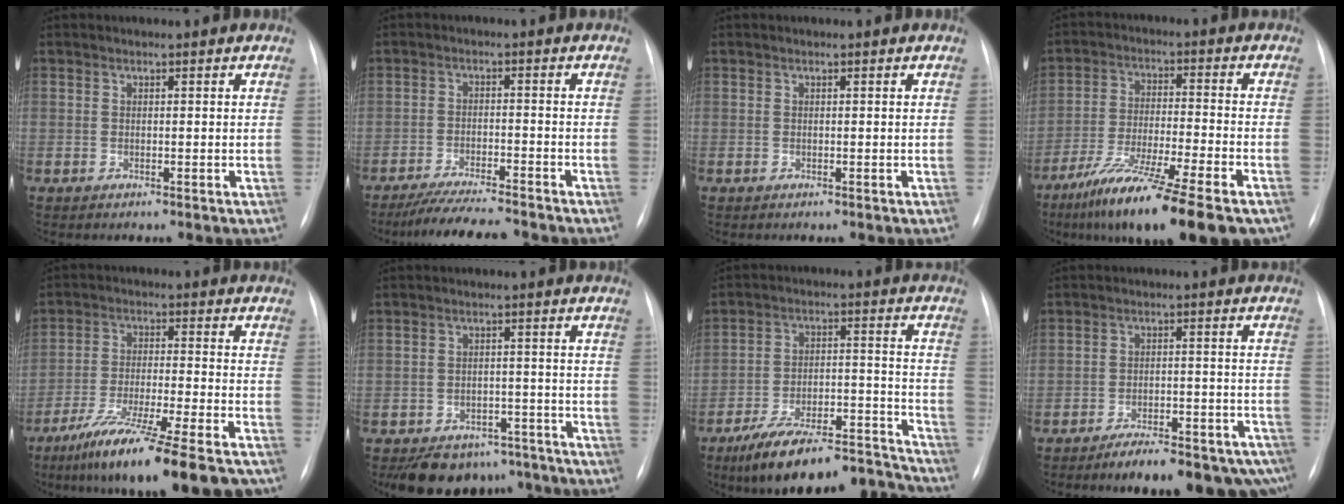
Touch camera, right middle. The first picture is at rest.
{"total": 9.6, "force": [-8.6, 0.3, 4.3], "torque": [-0.065, -0.020, -0.136]}
{"total": 0.0}
{"total": 17.2, "force": [-11.9, 1.2, 12.4], "torque": [-0.191, -0.043, -0.198]}
{"total": 17.7, "force": [-13.4, 0.7, 11.5], "torque": [-0.170, -0.040, -0.218]}
{"total": 10.9, "force": [-8.8, 5.8, 2.7], "torque": [-0.027, 0.011, -0.115]}
{"total": 19.2, "force": [-17.4, 3.4, 7.4], "torque": [-0.088, 0.040, -0.268]}
{"total": 16.3, "force": [-13.6, 4.0, 7.8], "torque": [-0.043, 0.032, -0.179]}